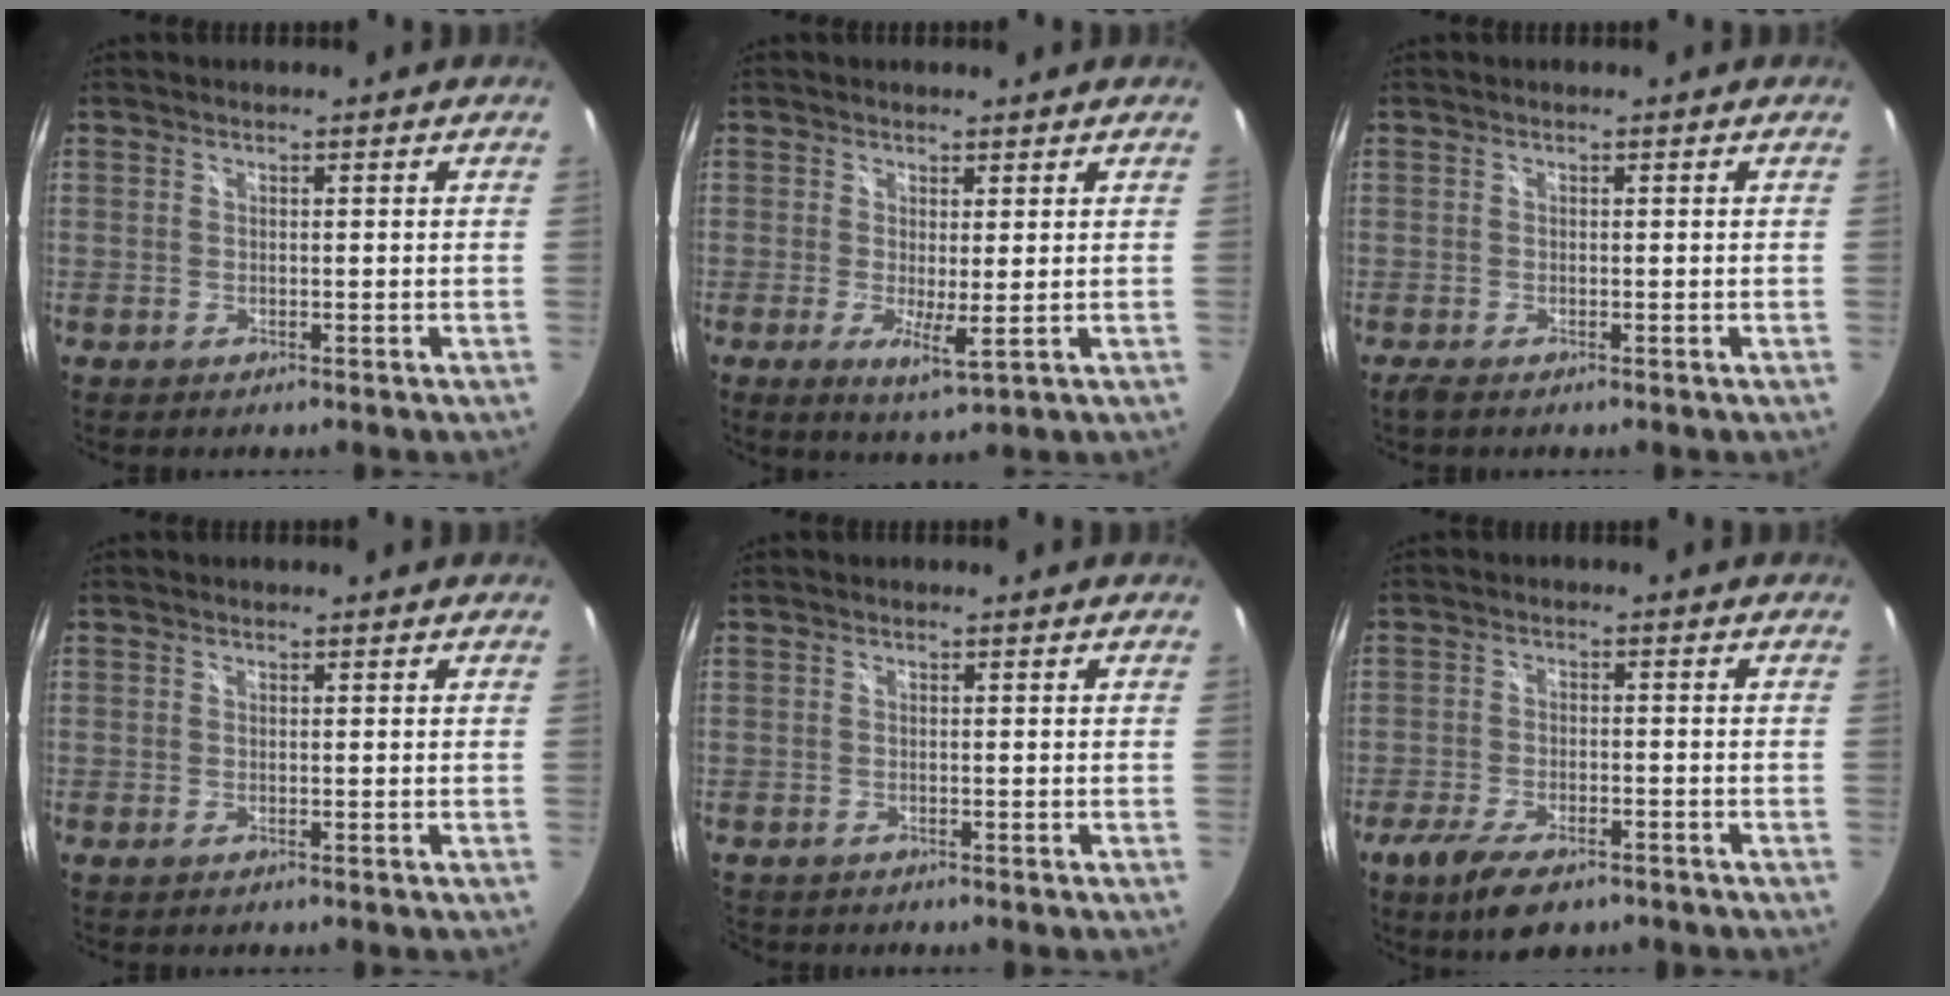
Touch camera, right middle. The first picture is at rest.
{"total": 4.2, "force": [-0.1, 0.7, 4.1], "torque": [-0.071, -0.015, 0.000]}
{"total": 1.1, "force": [-0.8, 0.1, 0.8], "torque": [-0.017, -0.004, -0.016]}
{"total": 0.0}
{"total": 1.6, "force": [-1.2, 1.0, -0.1], "torque": [-0.005, 0.001, -0.023]}
{"total": 9.9, "force": [-7.0, 3.7, 5.9], "torque": [-0.136, -0.025, -0.116]}